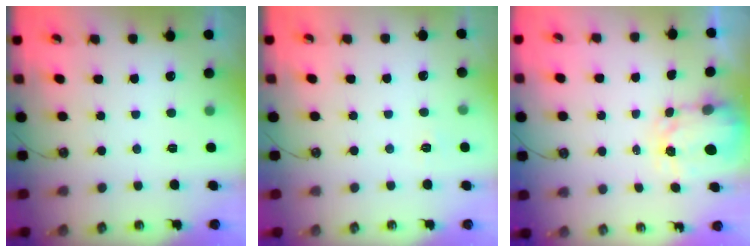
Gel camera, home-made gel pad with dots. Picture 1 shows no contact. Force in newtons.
{"total": 2.7, "press": 2.7, "slide": 0.4}
{"total": 3.6, "press": 3.5, "slide": 0.5}